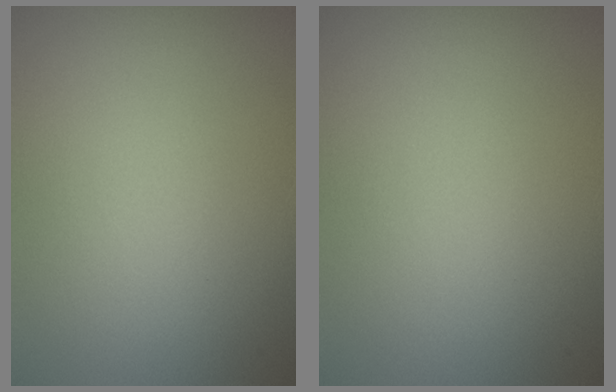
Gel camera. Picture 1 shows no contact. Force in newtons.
{"total": 0.0}